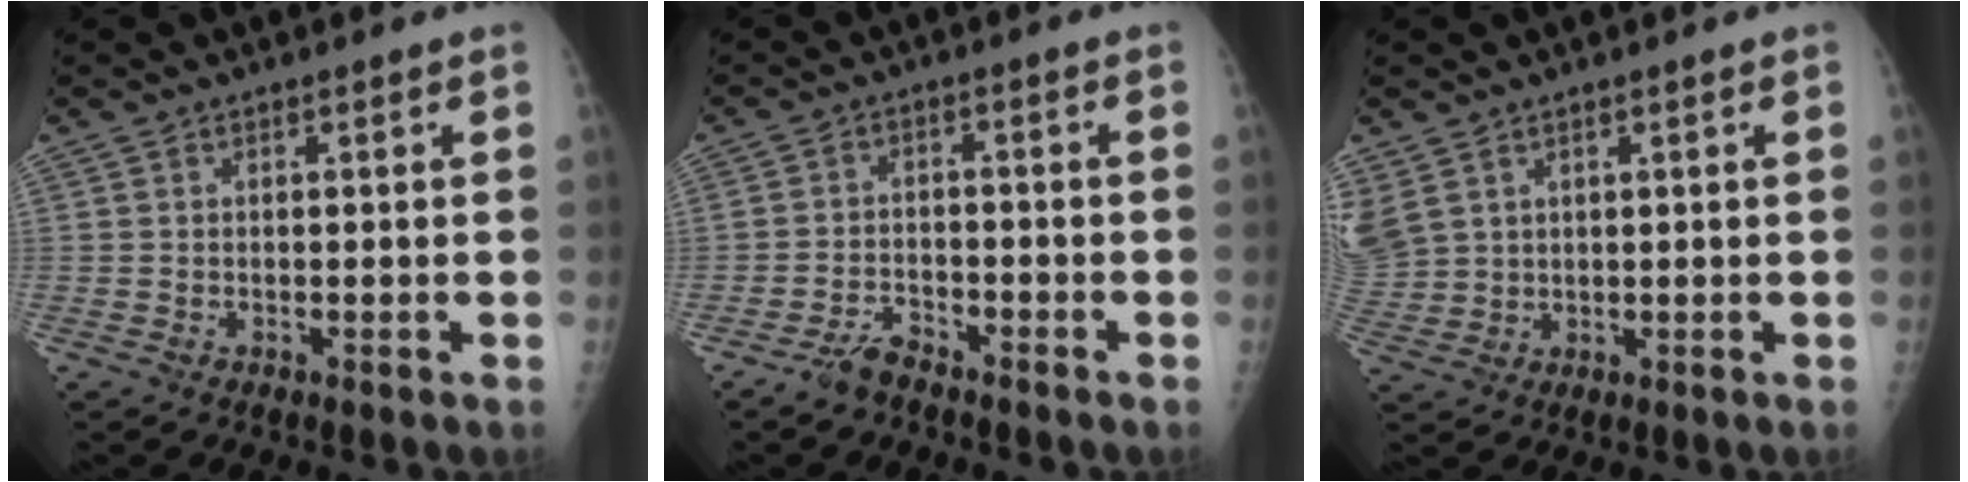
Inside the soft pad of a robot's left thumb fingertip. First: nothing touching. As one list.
[{"total": 3.7, "force": [-3.3, 1.2, 1.1], "torque": [-0.022, 0.014, -0.063]}, {"total": 8.1, "force": [3.9, 6.0, 3.9], "torque": [-0.110, -0.003, 0.092]}]